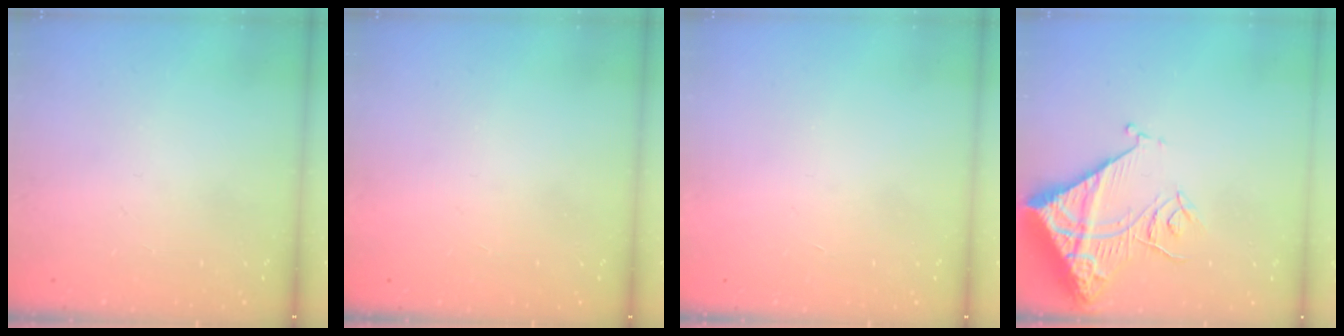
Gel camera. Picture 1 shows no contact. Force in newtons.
{"total": 1.5, "press": 1.5, "slide": 0.1}
{"total": 1.7, "press": 1.7, "slide": 0.1}
{"total": 14.6, "press": 14.5, "slide": 1.4}